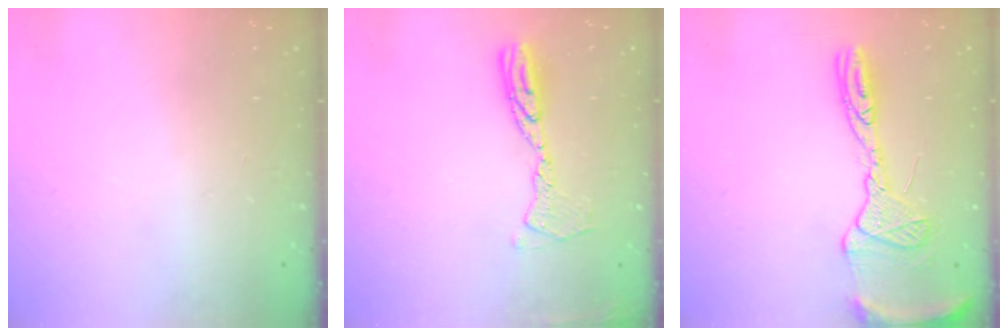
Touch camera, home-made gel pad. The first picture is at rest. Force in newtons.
{"total": 10.3, "press": 10.3, "slide": 1.0}
{"total": 14.7, "press": 14.6, "slide": 1.4}